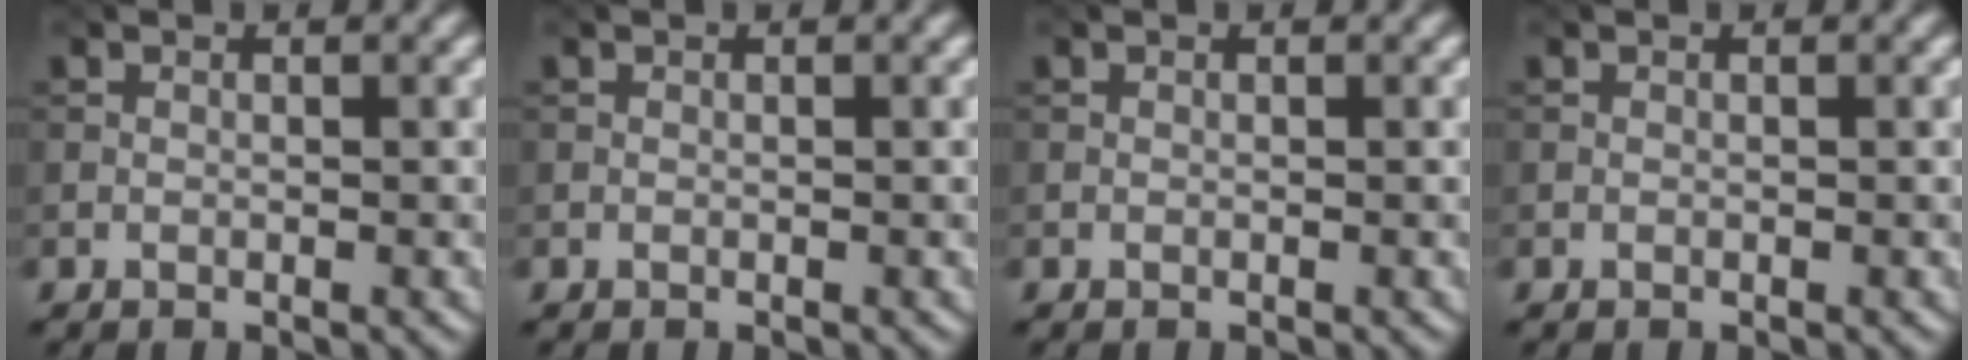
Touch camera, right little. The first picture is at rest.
{"total": 0.0}
{"total": 0.0}
{"total": 0.0}